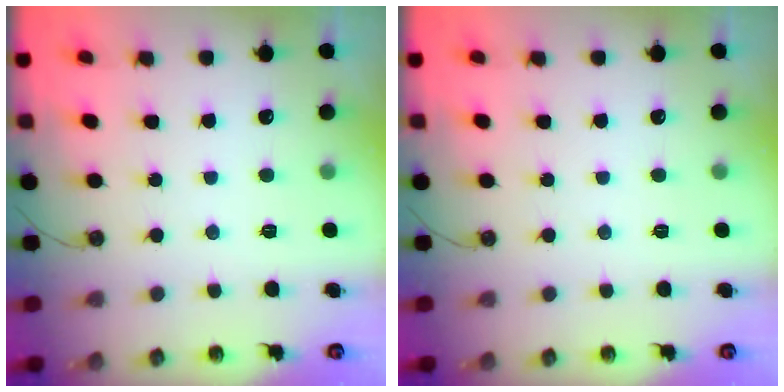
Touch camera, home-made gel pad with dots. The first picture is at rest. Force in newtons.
{"total": 0.0}